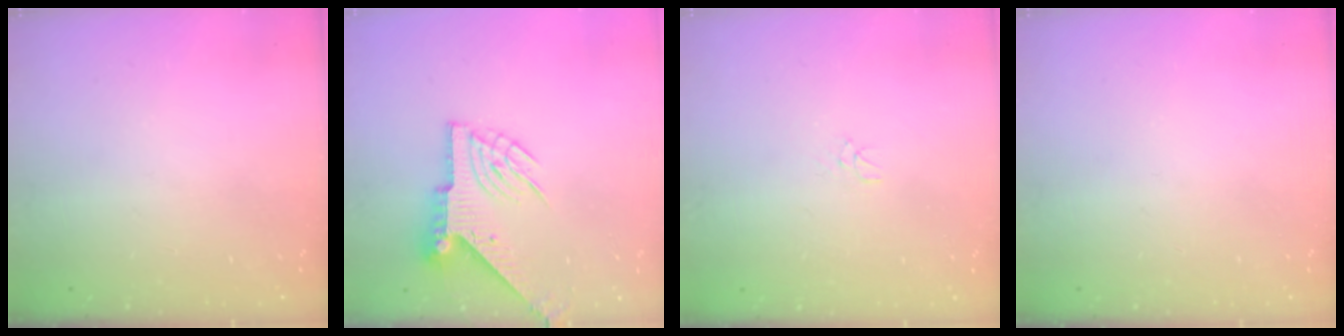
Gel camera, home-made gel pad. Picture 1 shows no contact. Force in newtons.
{"total": 7.6, "press": 7.6, "slide": 0.6}
{"total": 3.4, "press": 3.4, "slide": 0.2}
{"total": 0.0}